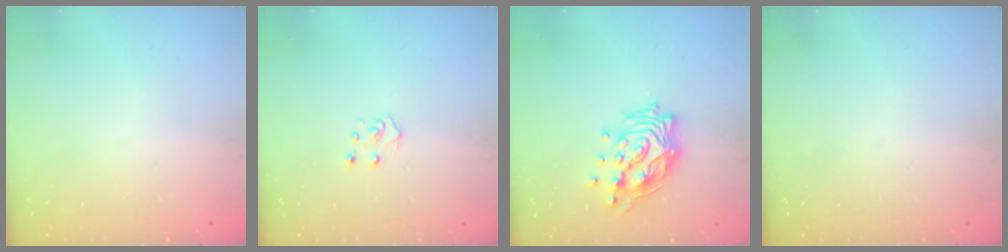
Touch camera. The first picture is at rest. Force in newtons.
{"total": 4.7, "press": 4.7, "slide": 0.4}
{"total": 15.2, "press": 15.2, "slide": 1.1}
{"total": 0.0}